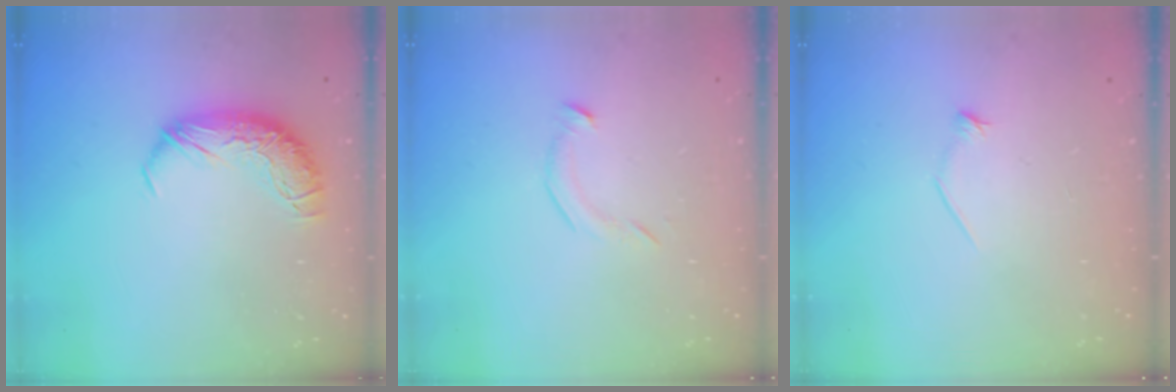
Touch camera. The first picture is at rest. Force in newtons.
{"total": 6.0, "press": 6.0, "slide": 0.5}
{"total": 7.7, "press": 7.7, "slide": 0.6}